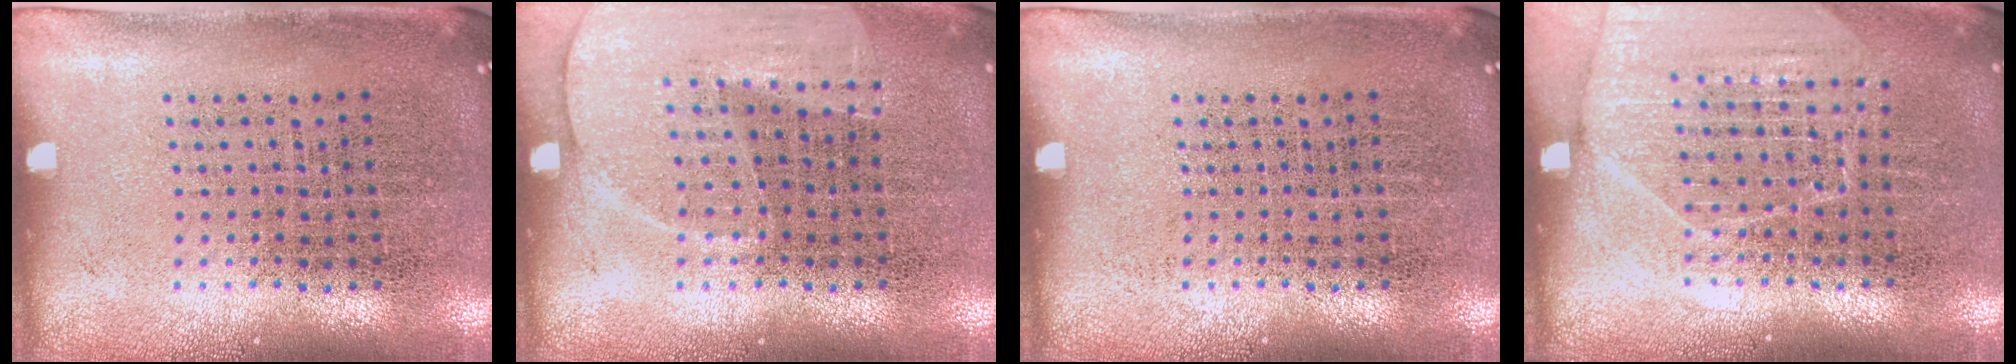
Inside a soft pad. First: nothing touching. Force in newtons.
{"total": 1.5, "press": 1.4, "slide": 0.3}
{"total": 0.0}
{"total": 1.6, "press": 1.6, "slide": 0.1}